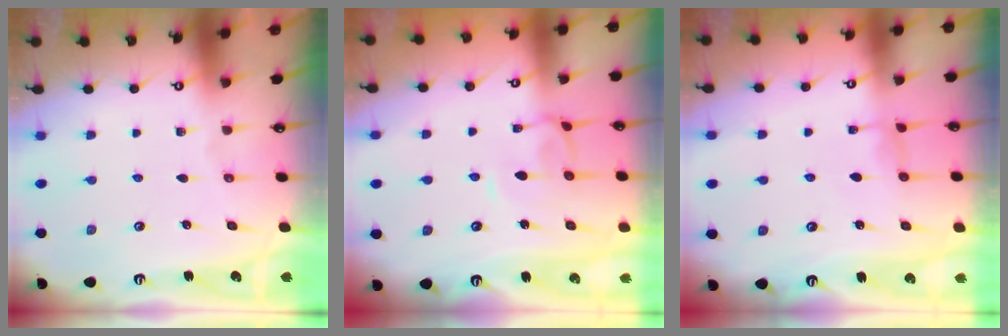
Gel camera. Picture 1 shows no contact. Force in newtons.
{"total": 2.0, "press": 1.9, "slide": 0.5}
{"total": 1.6, "press": 1.6, "slide": 0.3}